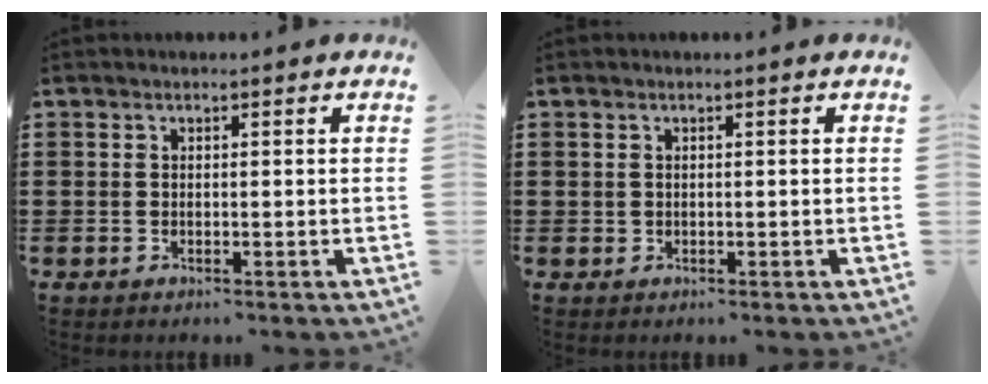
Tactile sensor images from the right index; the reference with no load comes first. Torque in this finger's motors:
{"motor_torque": [1.37, 0.77, 0.00, 0.00]}